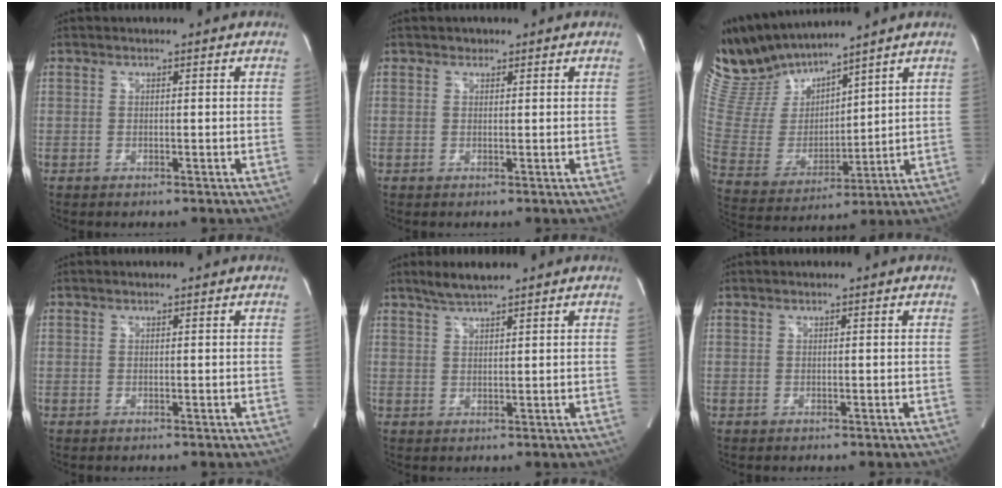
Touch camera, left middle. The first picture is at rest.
{"total": 0.8, "force": [0.6, 0.6, 0.1], "torque": [0.000, -0.001, 0.006]}
{"total": 13.1, "force": [12.3, 2.6, 3.6], "torque": [-0.093, 0.006, 0.262]}
{"total": 0.0}
{"total": 3.8, "force": [3.2, 0.1, 2.0], "torque": [-0.049, 0.007, 0.064]}
{"total": 0.0}